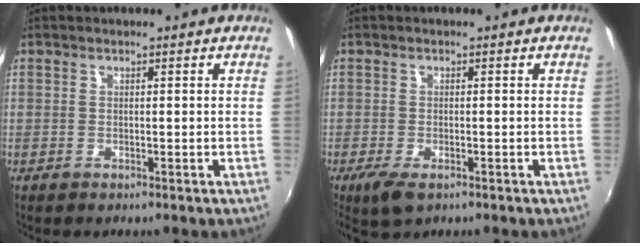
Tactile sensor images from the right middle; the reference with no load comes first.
{"total": 4.0, "force": [-2.3, 1.6, 2.8], "torque": [-0.062, -0.015, -0.042]}